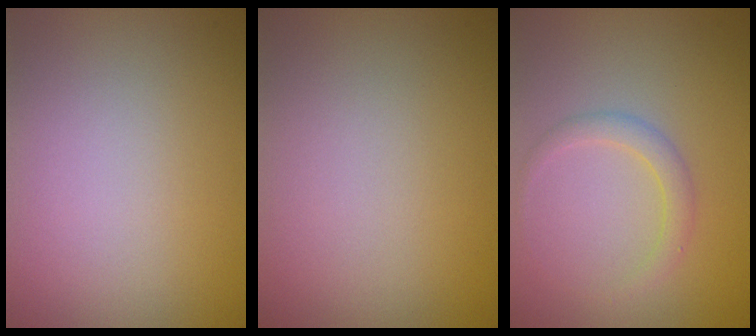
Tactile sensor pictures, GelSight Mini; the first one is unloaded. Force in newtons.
{"total": 0.0}
{"total": 1.7, "press": 1.7, "slide": 0.1}